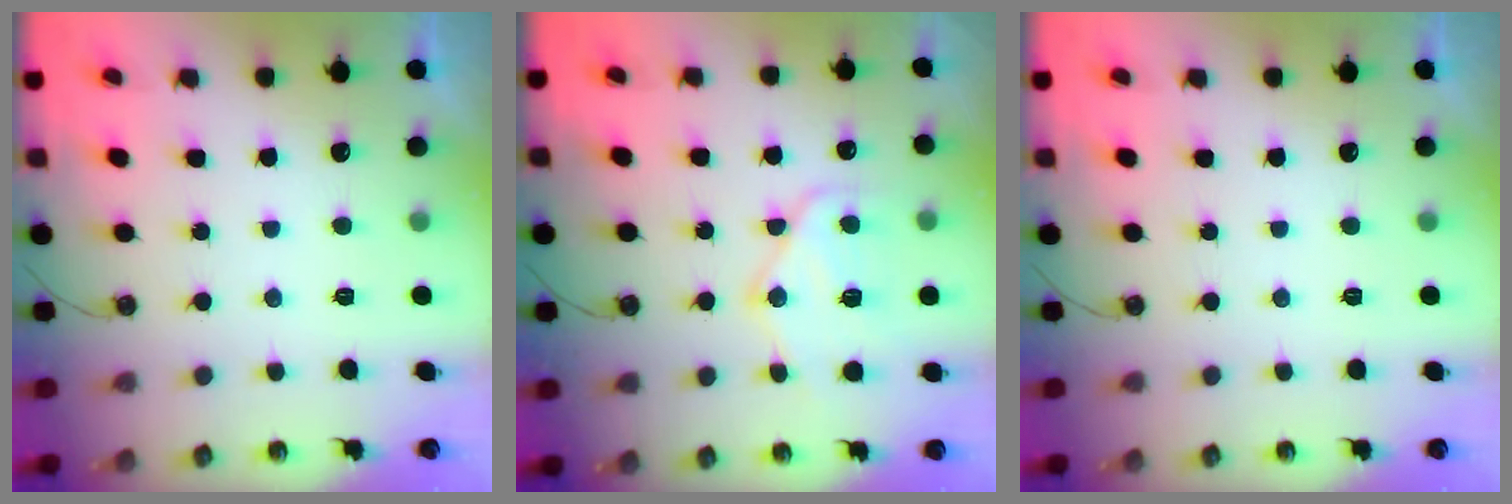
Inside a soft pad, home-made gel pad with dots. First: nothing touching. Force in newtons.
{"total": 13.7, "press": 13.6, "slide": 1.1}
{"total": 0.0}